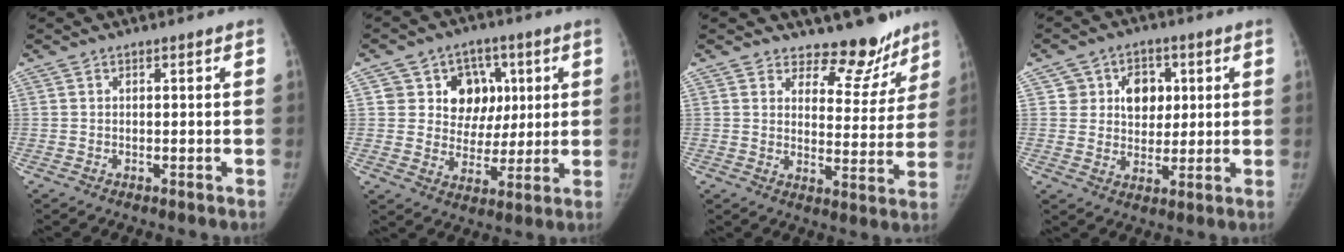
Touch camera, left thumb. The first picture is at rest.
{"total": 11.6, "force": [3.5, 10.2, 4.3], "torque": [-0.009, -0.003, 0.057]}
{"total": 10.1, "force": [8.7, 4.8, 1.7], "torque": [0.025, -0.077, 0.109]}
{"total": 8.3, "force": [2.3, 7.1, 3.8], "torque": [-0.009, -0.003, 0.036]}